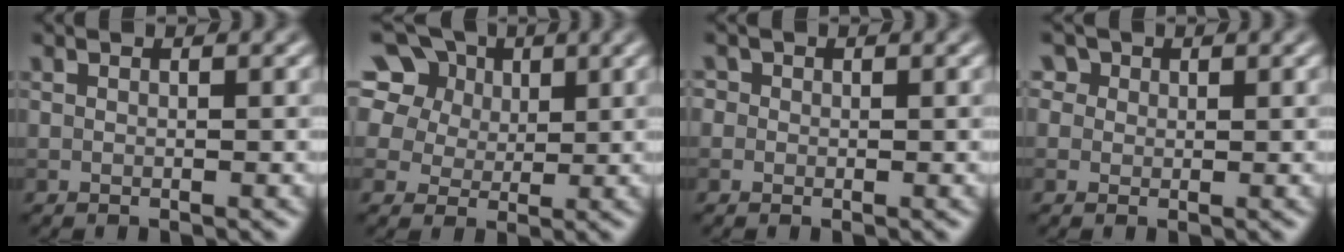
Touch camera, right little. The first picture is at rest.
{"total": 15.0, "force": [8.4, 10.1, 7.2], "torque": [-0.173, 0.056, 0.136]}
{"total": 0.8, "force": [0.3, 0.7, 0.1], "torque": [0.003, 0.001, -0.010]}
{"total": 3.1, "force": [1.7, 2.3, 1.1], "torque": [-0.022, 0.009, 0.018]}